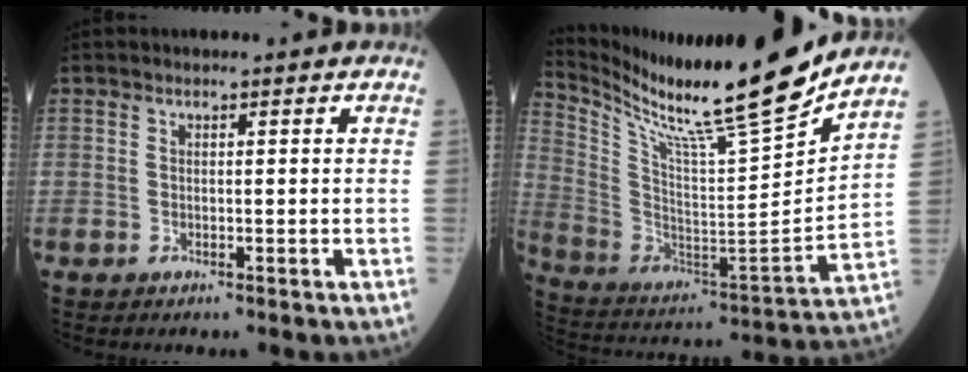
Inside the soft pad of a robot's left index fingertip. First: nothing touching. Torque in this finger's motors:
{"motor_torque": [0.61, -0.94, 0.29, 0.10]}